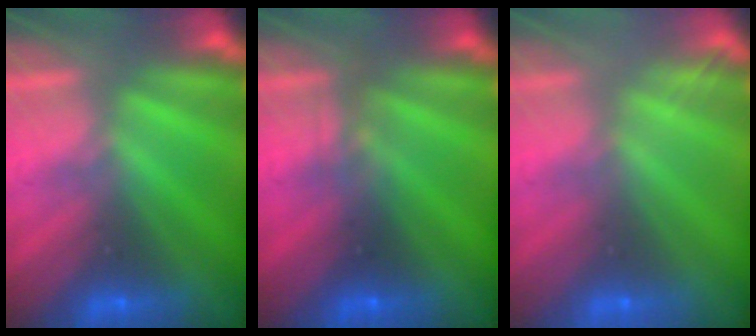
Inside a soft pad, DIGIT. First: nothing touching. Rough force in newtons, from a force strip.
{"total": 2.3}
{"total": 2.1}